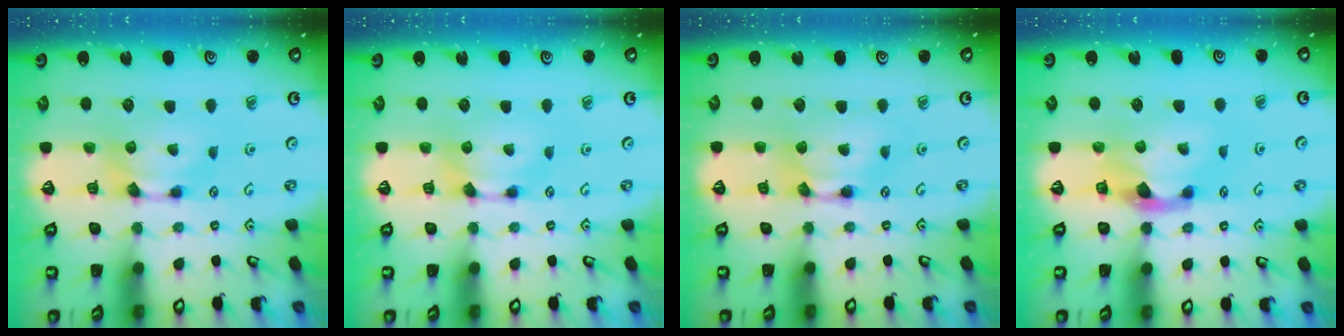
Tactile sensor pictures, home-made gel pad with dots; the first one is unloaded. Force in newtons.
{"total": 0.0}
{"total": 1.7, "press": 1.7, "slide": 0.0}
{"total": 2.2, "press": 1.8, "slide": 1.3}